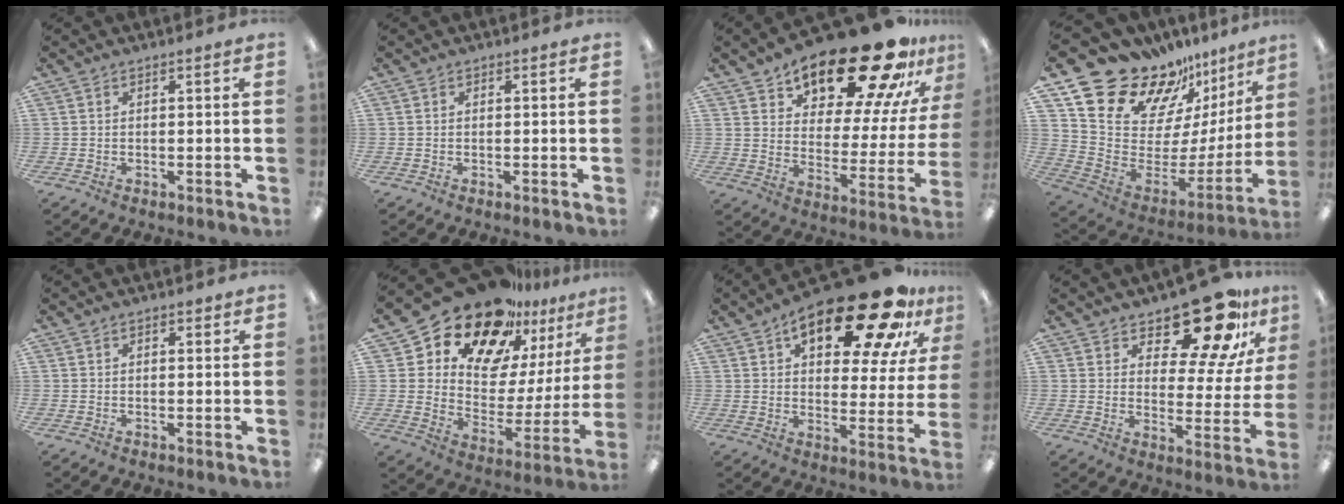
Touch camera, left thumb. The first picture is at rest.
{"total": 0.0}
{"total": 23.9, "force": [19.1, 7.5, 12.2], "torque": [-0.181, -0.134, 0.316]}
{"total": 20.1, "force": [17.4, 8.1, 6.0], "torque": [-0.095, -0.152, 0.314]}
{"total": 0.8, "force": [0.3, 0.5, 0.4], "torque": [0.000, -0.001, 0.004]}
{"total": 20.0, "force": [16.5, 8.8, 7.0], "torque": [-0.138, -0.132, 0.292]}
{"total": 23.7, "force": [15.7, 8.5, 15.6], "torque": [-0.220, -0.097, 0.251]}
{"total": 18.0, "force": [14.2, 6.2, 9.2], "torque": [-0.140, -0.106, 0.241]}